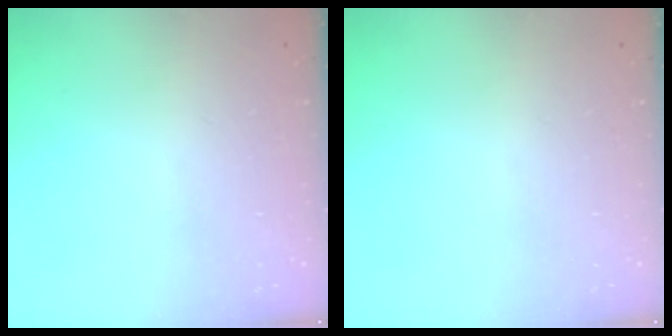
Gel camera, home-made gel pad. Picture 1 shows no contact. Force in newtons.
{"total": 0.0}